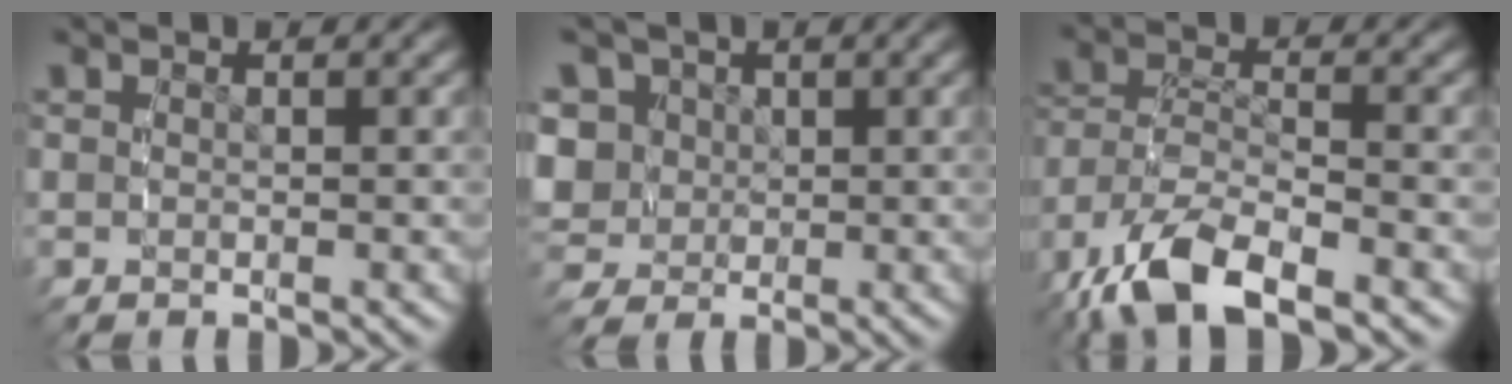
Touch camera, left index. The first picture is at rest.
{"total": 10.1, "force": [1.3, 9.0, 4.5], "torque": [-0.117, -0.019, 0.018]}
{"total": 7.0, "force": [-3.7, 3.5, 4.7], "torque": [-0.118, -0.040, -0.046]}